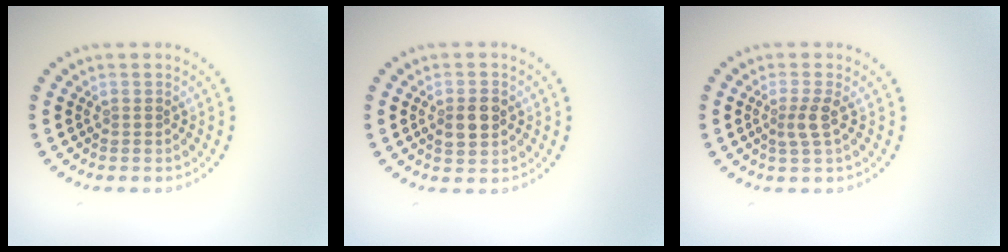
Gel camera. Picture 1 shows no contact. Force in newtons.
{"total": 2.8, "press": 2.7, "slide": 0.2}
{"total": 1.8, "press": 1.4, "slide": 1.1}